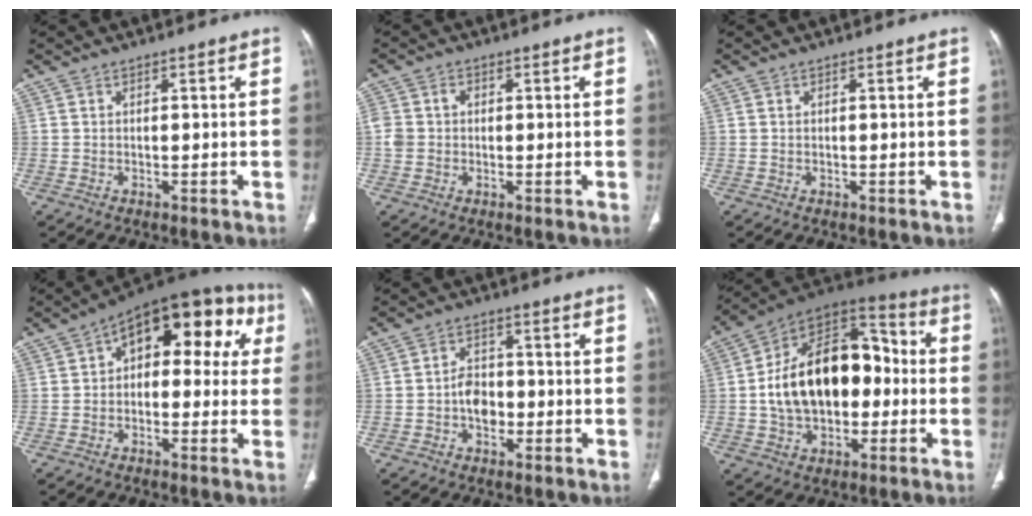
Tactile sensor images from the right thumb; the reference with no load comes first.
{"total": 3.8, "force": [0.2, 3.3, 1.8], "torque": [-0.034, 0.012, 0.007]}
{"total": 0.0}
{"total": 17.2, "force": [4.1, 9.7, 13.6], "torque": [-0.123, 0.040, 0.041]}
{"total": 5.3, "force": [-1.3, 3.9, 3.4], "torque": [-0.038, 0.017, -0.026]}
{"total": 23.2, "force": [-0.5, 14.9, 17.8], "torque": [-0.269, 0.041, -0.007]}